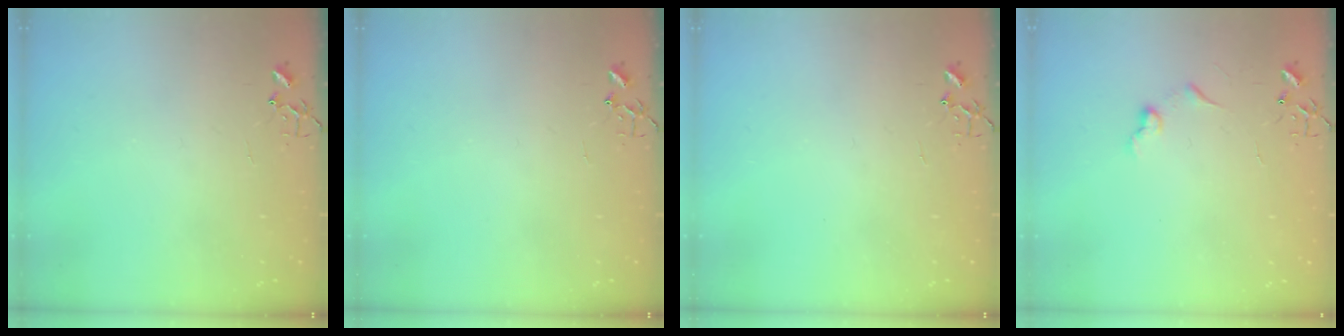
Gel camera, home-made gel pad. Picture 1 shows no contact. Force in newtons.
{"total": 0.0}
{"total": 0.0}
{"total": 6.3, "press": 6.3, "slide": 0.5}